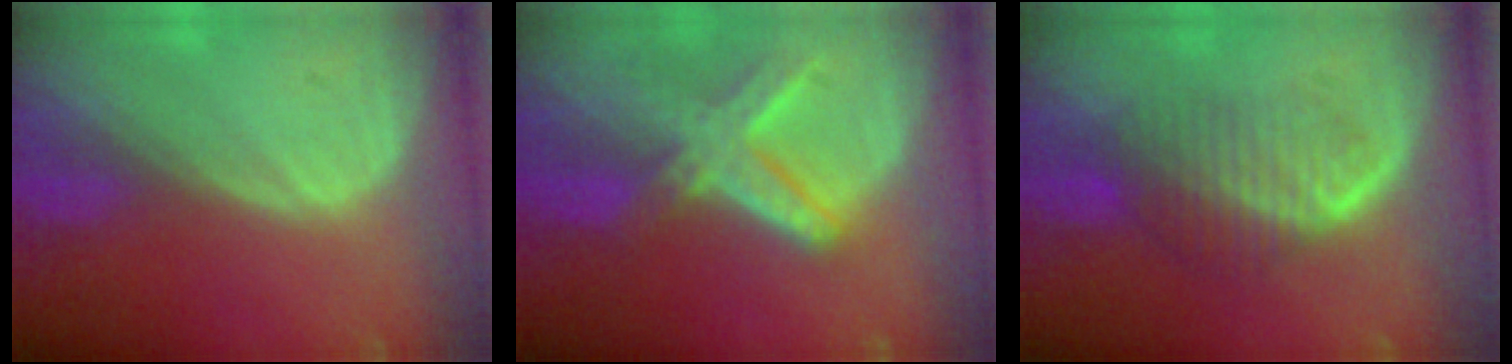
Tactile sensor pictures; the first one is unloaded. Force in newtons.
{"total": 8.2, "press": 7.1, "slide": 4.1}
{"total": 6.7, "press": 6.5, "slide": 1.8}